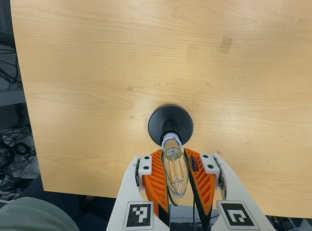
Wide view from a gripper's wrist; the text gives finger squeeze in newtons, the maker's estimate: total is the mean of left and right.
{"total": 19.2, "left": 19.6, "right": 18.8}